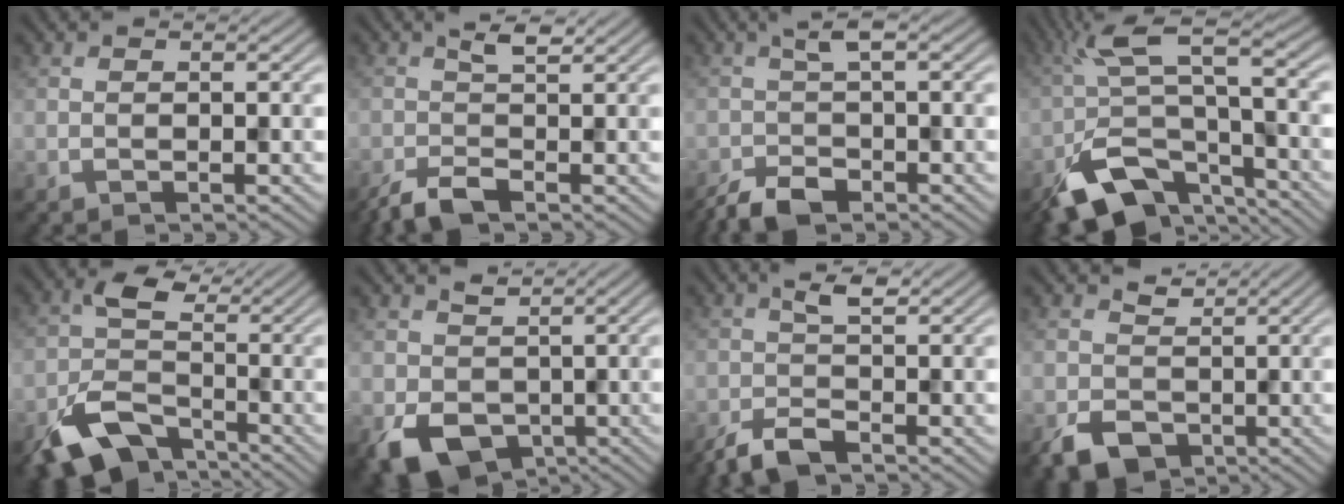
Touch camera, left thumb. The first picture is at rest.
{"total": 3.3, "force": [-1.2, 1.0, 2.9], "torque": [-0.062, 0.001, -0.027]}
{"total": 4.5, "force": [-2.4, 1.6, 3.5], "torque": [-0.074, -0.004, -0.052]}
{"total": 12.6, "force": [-6.9, 5.0, 9.3], "torque": [-0.184, -0.003, -0.134]}
{"total": 9.8, "force": [-5.1, 5.9, 5.9], "torque": [-0.119, -0.017, -0.098]}
{"total": 7.1, "force": [-0.9, 5.6, 4.2], "torque": [-0.096, -0.027, -0.015]}
{"total": 3.7, "force": [-1.9, 1.2, 3.0], "torque": [-0.064, 0.000, -0.043]}
{"total": 5.3, "force": [-0.6, 4.5, 2.8], "torque": [-0.060, -0.016, -0.011]}